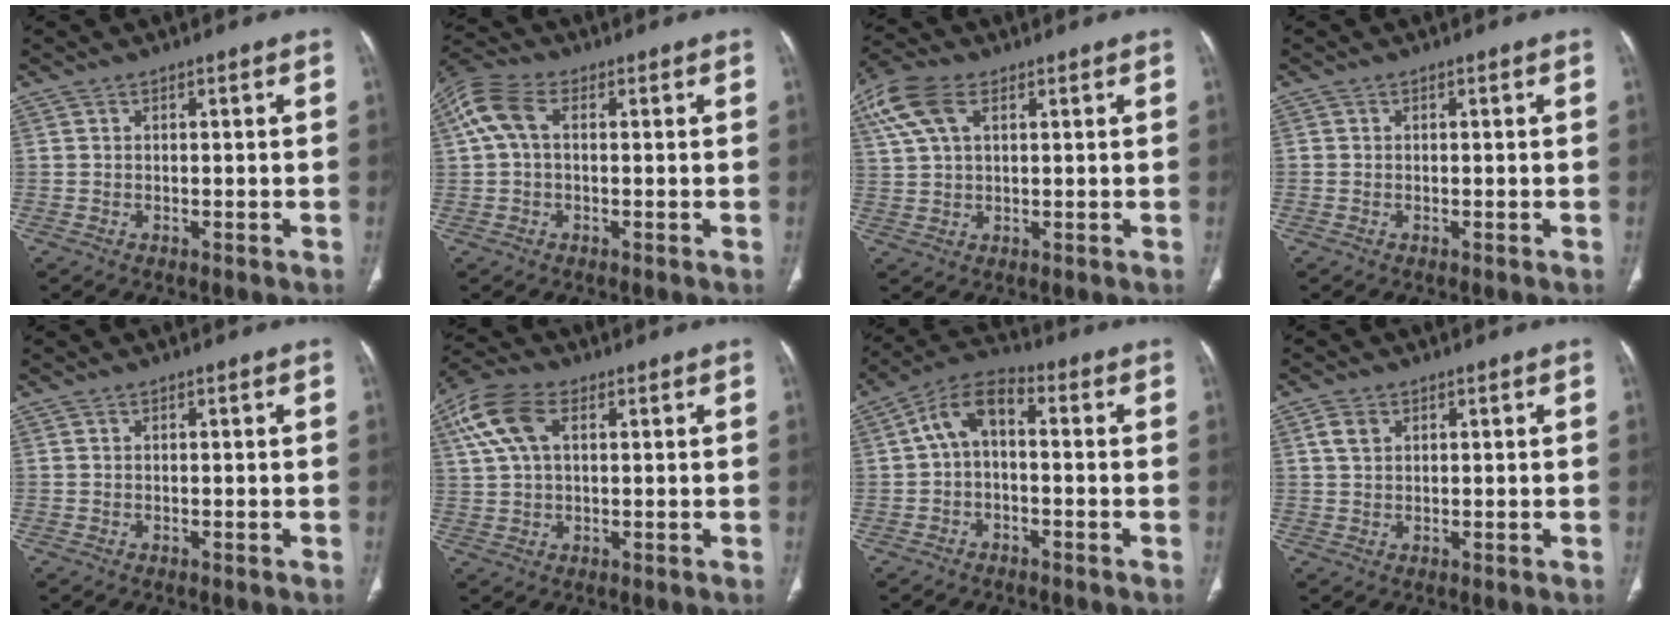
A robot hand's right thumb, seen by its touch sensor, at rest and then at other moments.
{"total": 7.3, "force": [1.3, 4.3, 5.8], "torque": [-0.136, 0.024, 0.020]}
{"total": 9.3, "force": [4.0, 5.1, 6.7], "torque": [-0.154, 0.017, 0.077]}
{"total": 0.0}
{"total": 0.0}
{"total": 10.0, "force": [3.5, 5.5, 7.5], "torque": [-0.168, 0.021, 0.066]}
{"total": 7.5, "force": [0.0, 4.1, 6.3], "torque": [-0.104, 0.029, -0.015]}
{"total": 2.9, "force": [1.2, 2.0, 1.6], "torque": [-0.028, 0.002, 0.027]}